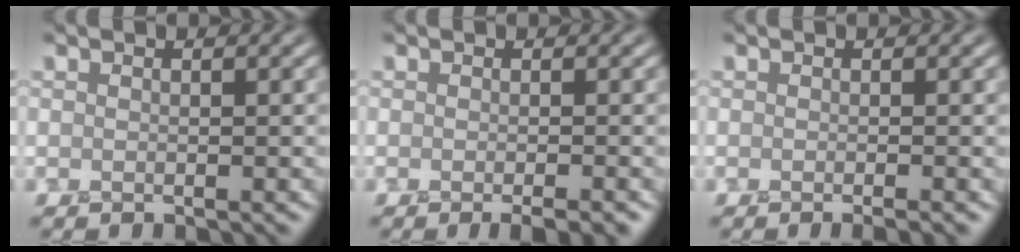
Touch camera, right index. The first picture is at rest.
{"total": 1.7, "force": [-0.8, 0.4, 1.5], "torque": [-0.009, 0.001, -0.013]}
{"total": 1.2, "force": [-0.4, 0.4, 1.0], "torque": [-0.005, 0.002, -0.013]}